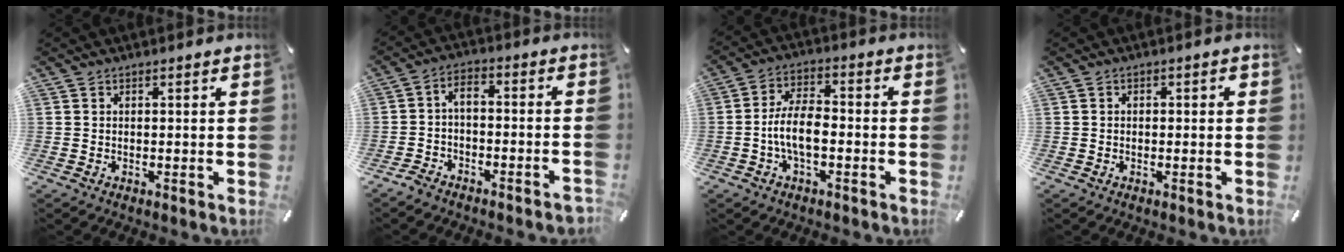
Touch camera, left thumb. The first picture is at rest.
{"total": 4.5, "force": [-3.4, 1.6, 2.5], "torque": [-0.041, 0.011, -0.064]}
{"total": 8.1, "force": [-2.3, 3.8, 6.8], "torque": [-0.140, 0.007, -0.043]}
{"total": 1.2, "force": [-0.3, 0.8, 0.8], "torque": [-0.014, 0.004, -0.008]}